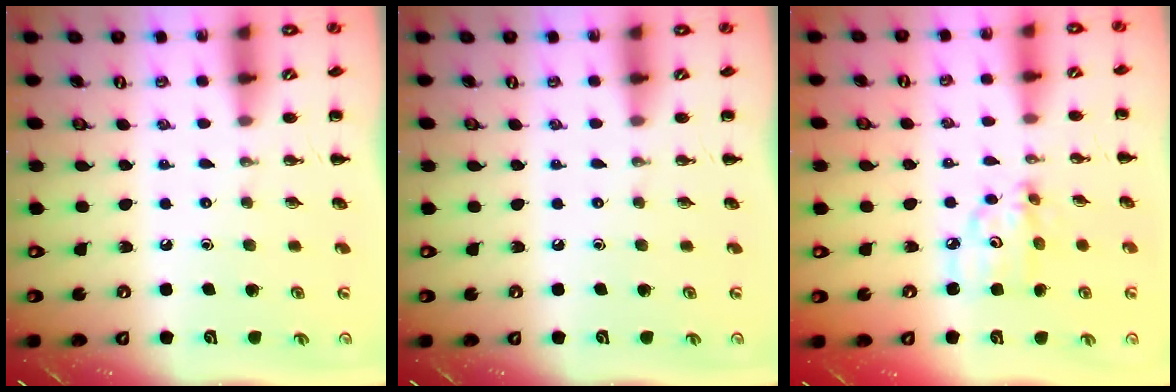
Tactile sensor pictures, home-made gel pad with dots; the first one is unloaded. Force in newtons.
{"total": 0.0}
{"total": 6.8, "press": 6.8, "slide": 0.7}